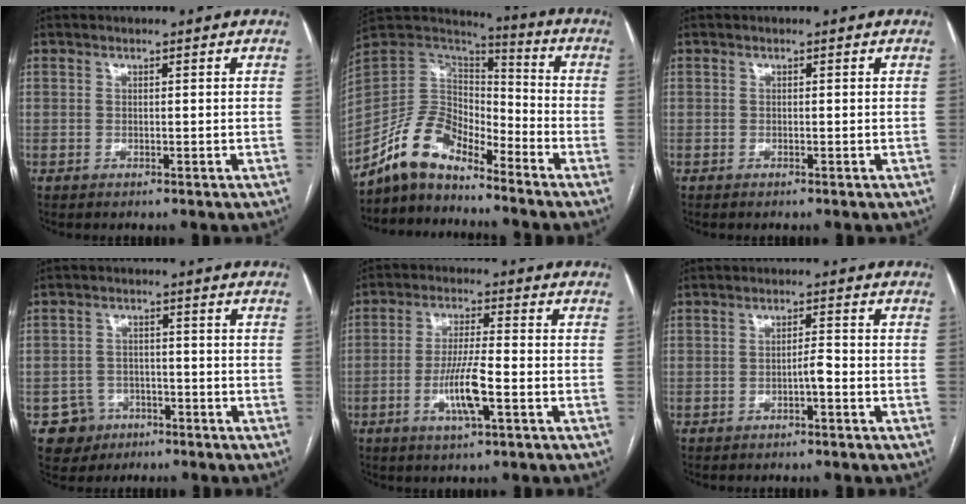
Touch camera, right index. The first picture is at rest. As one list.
[{"total": 11.0, "force": [-8.9, 4.5, 4.6], "torque": [-0.096, 0.039, -0.171]}, {"total": 0.0}, {"total": 4.9, "force": [-2.5, 4.2, 0.1], "torque": [0.005, 0.012, -0.037]}, {"total": 7.4, "force": [-2.5, 0.5, 6.9], "torque": [-0.133, -0.006, -0.046]}, {"total": 1.9, "force": [-1.0, 0.2, 1.6], "torque": [-0.024, 0.002, -0.018]}]